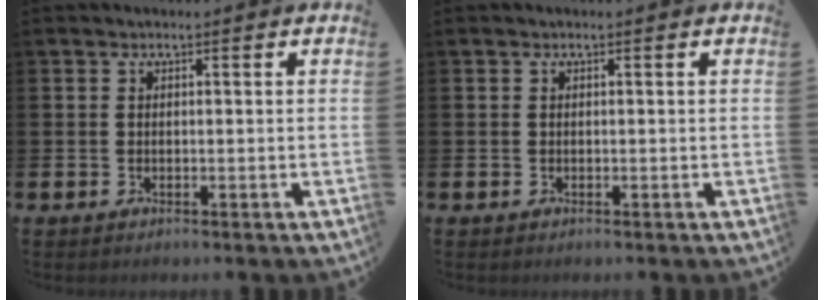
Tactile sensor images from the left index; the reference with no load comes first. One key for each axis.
{"total": 0.0}